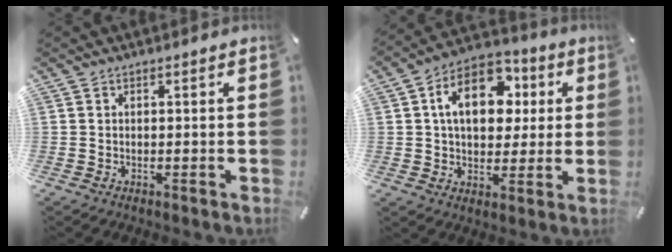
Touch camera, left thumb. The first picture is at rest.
{"total": 15.3, "force": [4.1, 10.8, 10.1], "torque": [-0.158, 0.000, 0.072]}